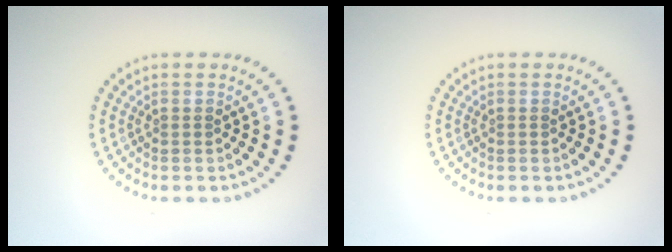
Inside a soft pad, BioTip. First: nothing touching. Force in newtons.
{"total": 0.0}